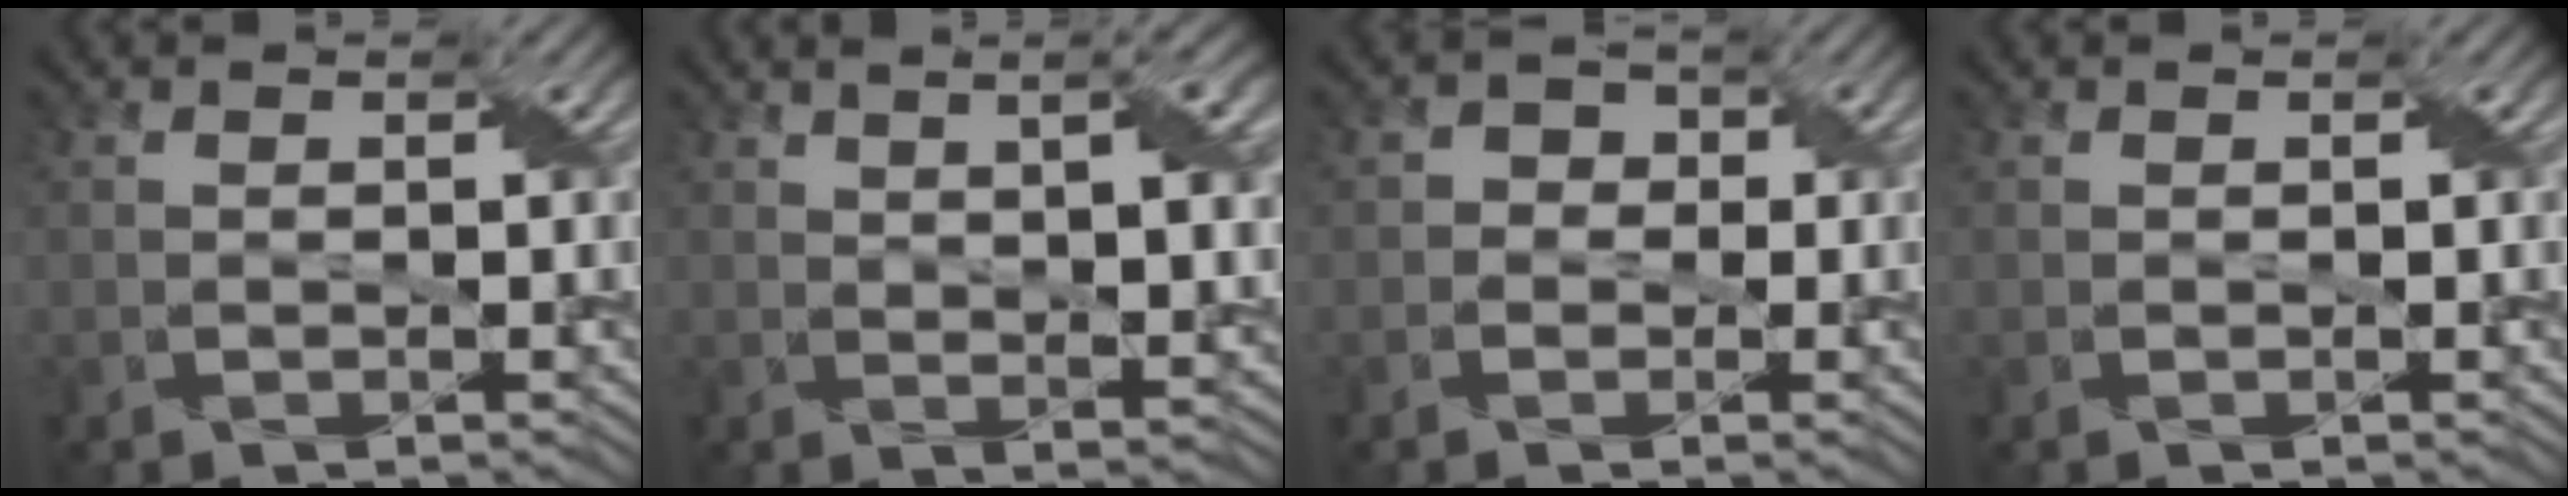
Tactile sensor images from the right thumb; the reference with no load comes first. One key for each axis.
{"total": 7.2, "fx": 2.8, "fy": 2.0, "fz": 6.2, "tx": -0.097, "ty": 0.006, "tz": 0.049}
{"total": 2.4, "fx": -0.3, "fy": 2.3, "fz": 0.5, "tx": -0.002, "ty": 0.009, "tz": -0.020}
{"total": 0.0}